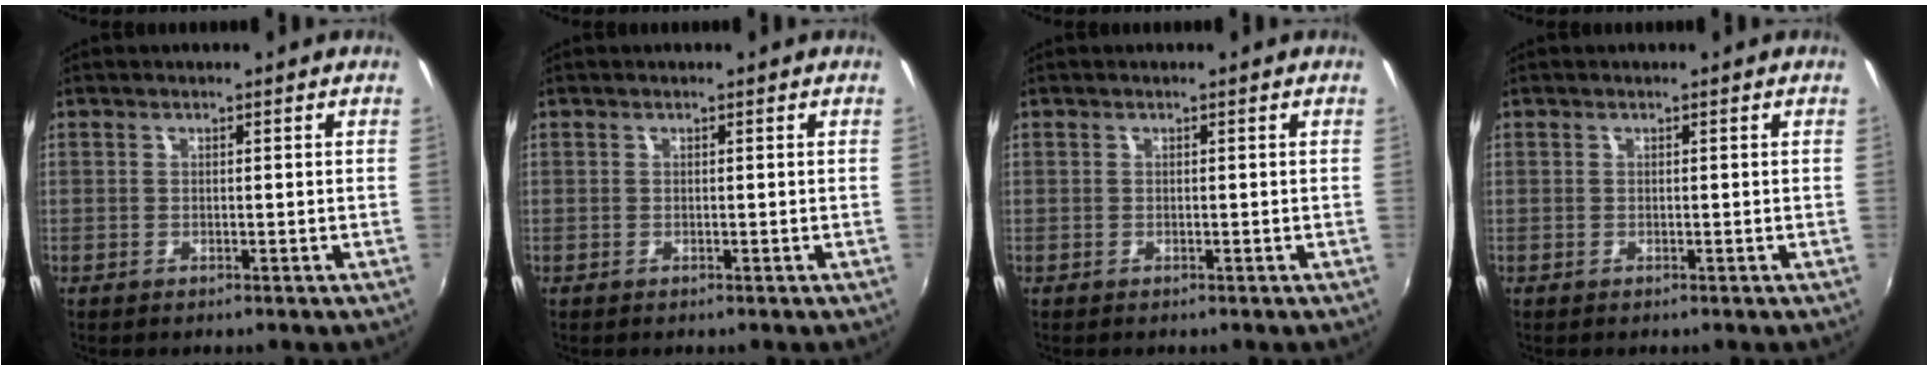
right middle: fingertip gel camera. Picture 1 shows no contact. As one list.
[{"total": 0.0}, {"total": 0.0}, {"total": 0.0}]